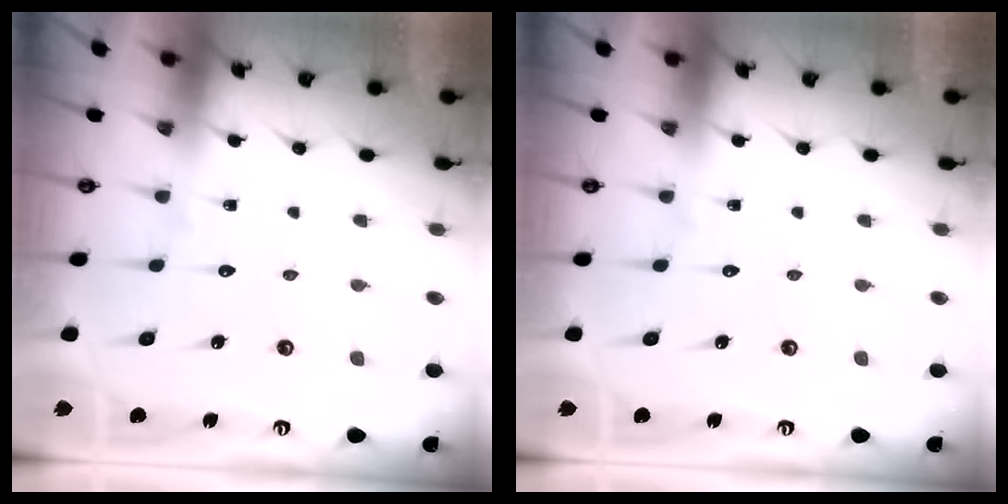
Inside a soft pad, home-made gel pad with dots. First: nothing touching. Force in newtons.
{"total": 0.0}